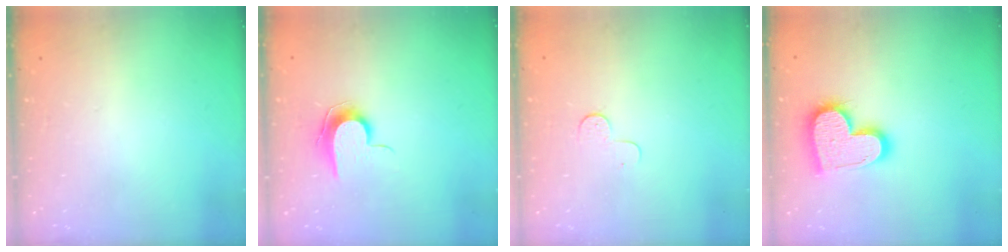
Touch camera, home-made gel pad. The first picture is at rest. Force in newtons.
{"total": 7.9, "press": 7.9, "slide": 0.8}
{"total": 4.5, "press": 4.5, "slide": 0.3}
{"total": 16.5, "press": 16.5, "slide": 1.4}